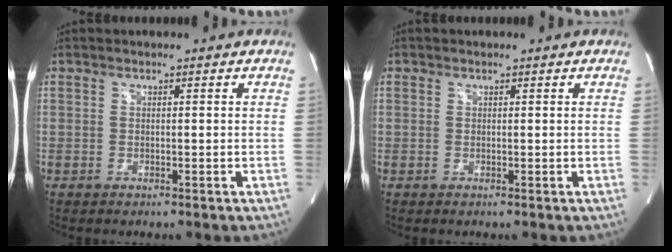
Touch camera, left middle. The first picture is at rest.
{"total": 0.0}